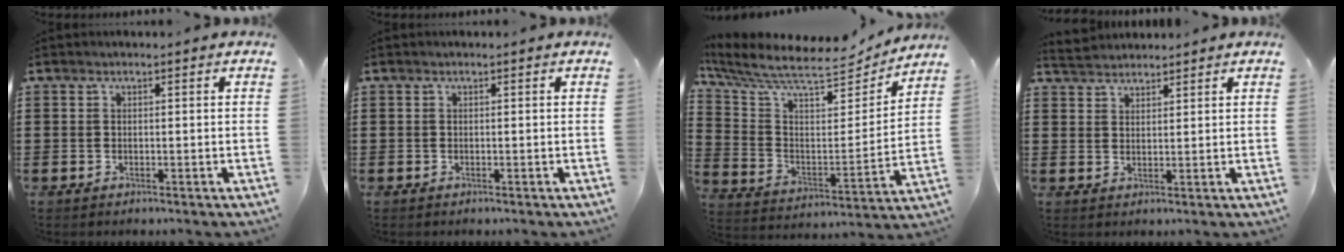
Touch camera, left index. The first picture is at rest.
{"total": 0.0}
{"total": 9.3, "force": [8.0, 1.6, 4.5], "torque": [-0.126, -0.059, 0.132]}
{"total": 2.7, "force": [2.6, 0.4, -0.1], "torque": [-0.007, -0.001, 0.052]}